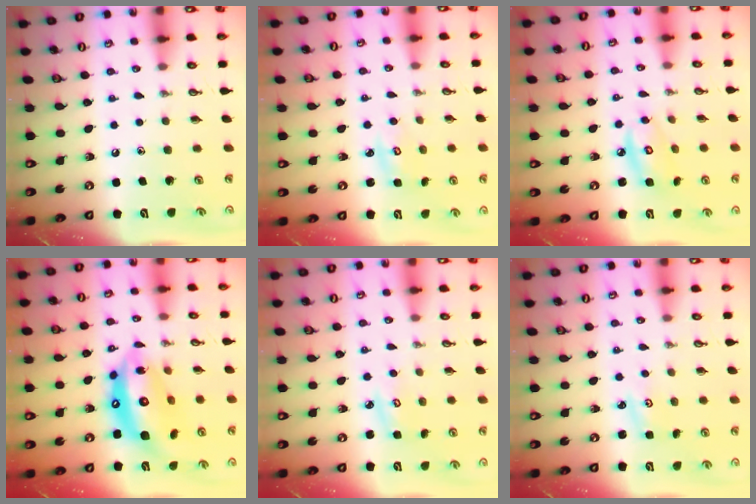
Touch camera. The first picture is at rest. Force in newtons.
{"total": 2.7, "press": 2.7, "slide": 0.3}
{"total": 6.8, "press": 6.8, "slide": 0.3}
{"total": 16.9, "press": 16.8, "slide": 1.9}
{"total": 4.0, "press": 3.9, "slide": 0.4}
{"total": 2.0, "press": 2.0, "slide": 0.3}